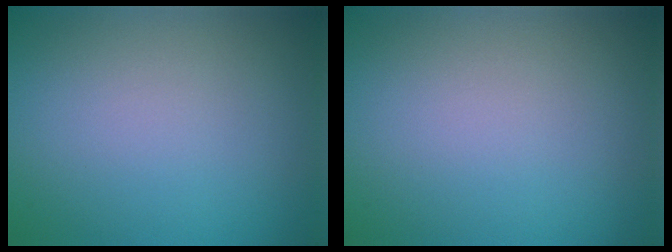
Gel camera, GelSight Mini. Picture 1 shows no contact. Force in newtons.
{"total": 0.0}